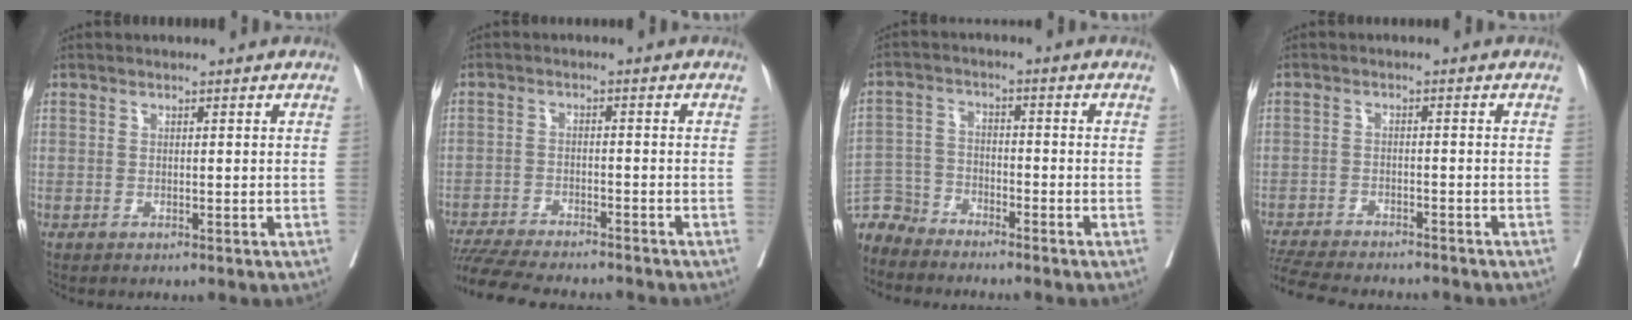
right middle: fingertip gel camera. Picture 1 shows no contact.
{"total": 14.2, "force": [-12.8, 1.9, 5.8], "torque": [-0.104, -0.020, -0.189]}
{"total": 5.7, "force": [-5.5, 1.1, -0.9], "torque": [0.020, 0.003, -0.111]}
{"total": 13.0, "force": [-11.8, 2.4, 5.1], "torque": [-0.102, -0.016, -0.172]}